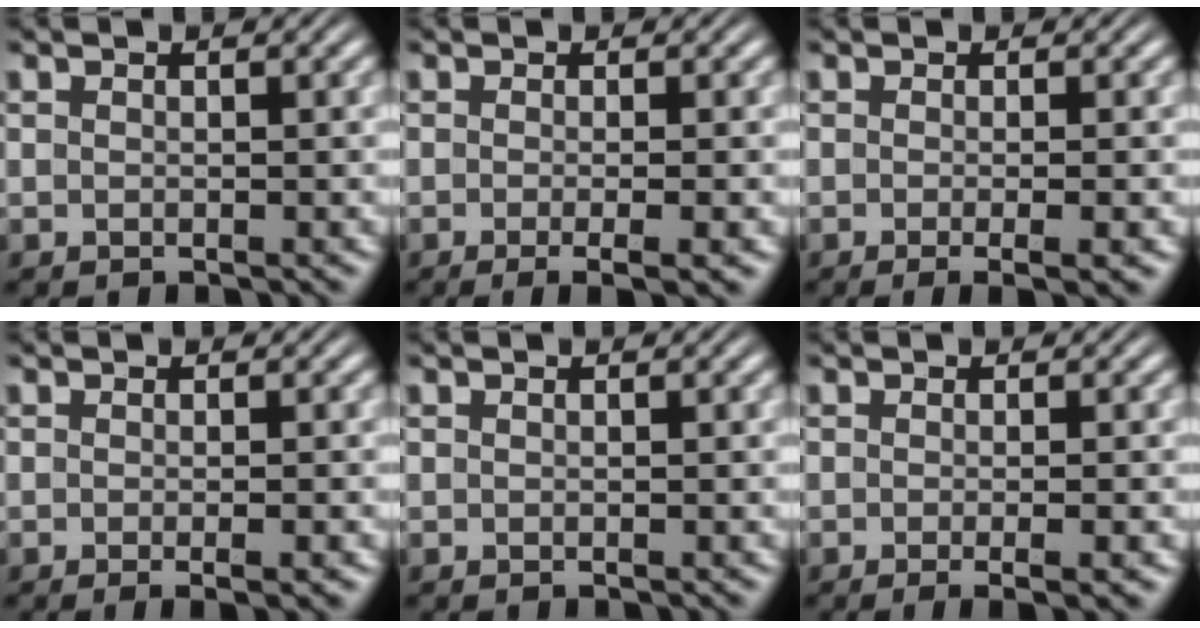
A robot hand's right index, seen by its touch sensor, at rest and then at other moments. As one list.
[{"total": 3.2, "force": [-2.2, 0.4, 2.3], "torque": [-0.035, -0.009, -0.031]}, {"total": 2.5, "force": [-1.5, 0.3, 1.9], "torque": [-0.028, -0.005, -0.023]}, {"total": 1.4, "force": [-0.9, 0.1, 1.1], "torque": [-0.016, 0.000, -0.015]}, {"total": 0.0}, {"total": 2.1, "force": [-1.3, 0.2, 1.6], "torque": [-0.023, -0.003, -0.021]}]